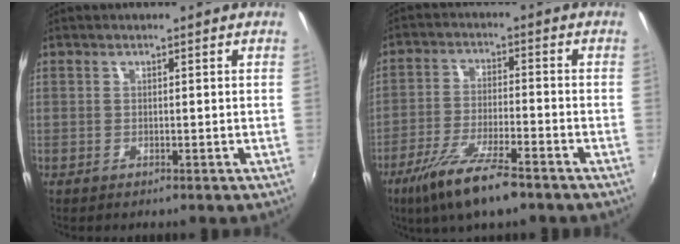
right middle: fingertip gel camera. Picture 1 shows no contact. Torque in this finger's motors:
{"motor_torque": [1.26, -0.88, 0.65, 0.21]}